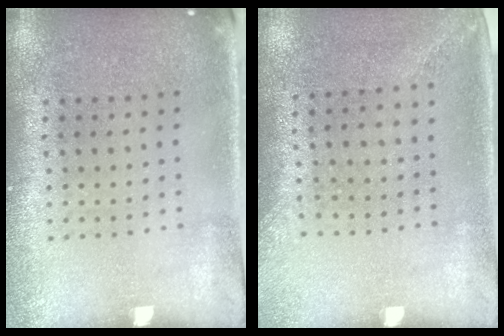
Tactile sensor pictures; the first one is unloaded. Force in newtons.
{"total": 1.4, "press": 1.0, "slide": 1.0}